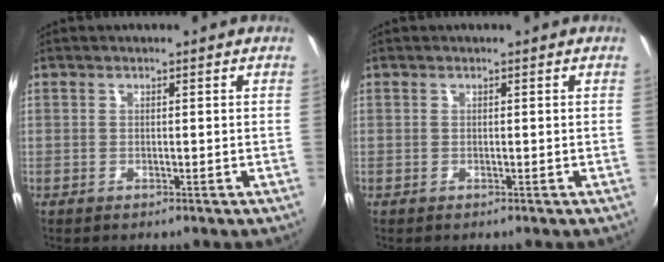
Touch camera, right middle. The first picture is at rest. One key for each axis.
{"total": 0.0}